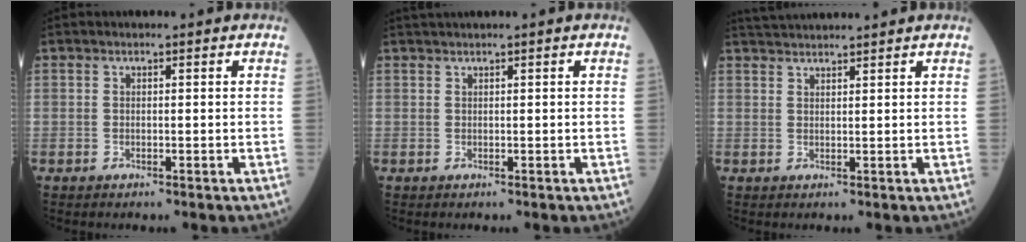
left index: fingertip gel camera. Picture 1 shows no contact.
{"total": 1.6, "force": [1.3, -0.5, 0.7], "torque": [-0.015, 0.014, 0.033]}
{"total": 6.0, "force": [5.7, -0.5, 1.7], "torque": [-0.031, 0.034, 0.093]}